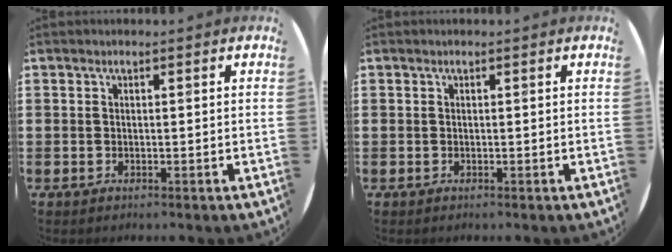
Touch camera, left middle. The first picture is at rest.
{"total": 0.0}